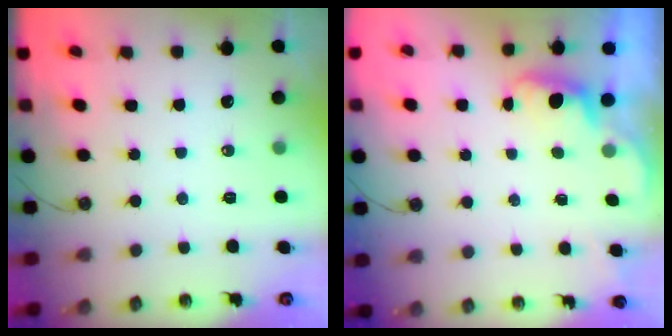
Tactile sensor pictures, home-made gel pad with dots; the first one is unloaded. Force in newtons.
{"total": 1.0, "press": 0.7, "slide": 0.7}